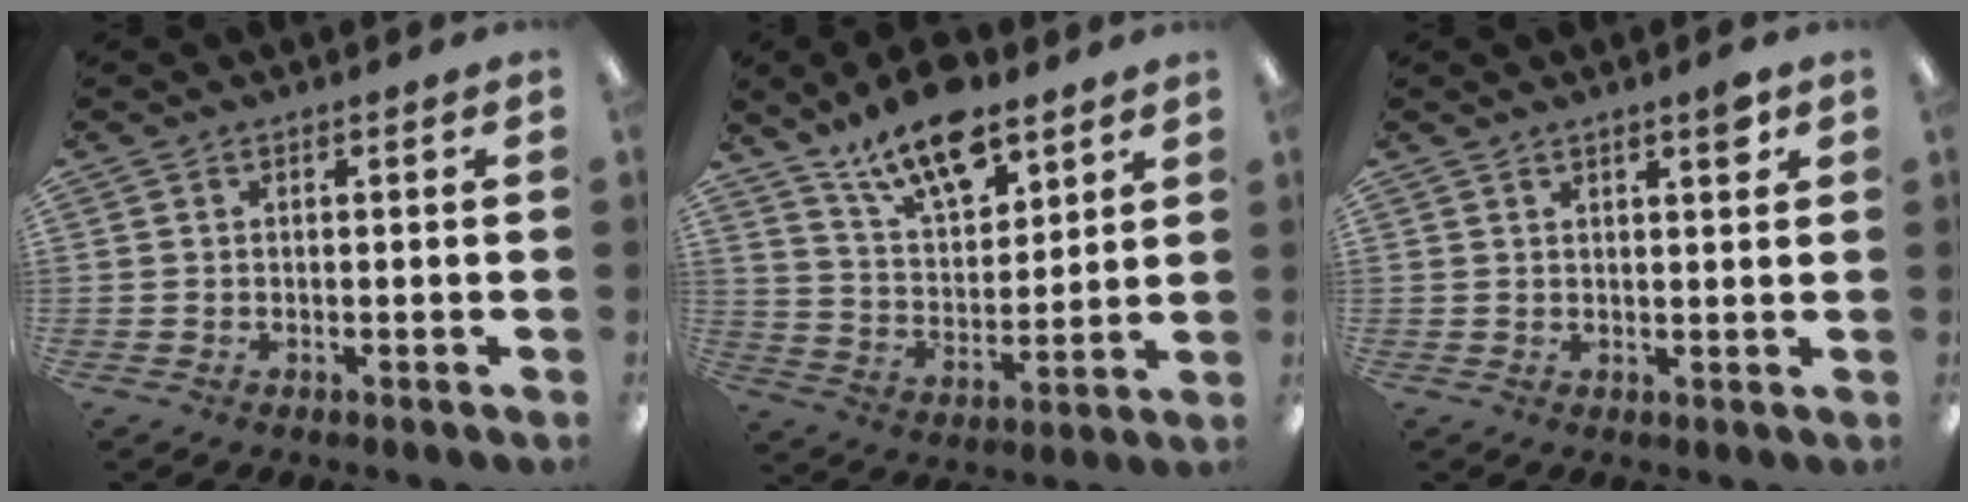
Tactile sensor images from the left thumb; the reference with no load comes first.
{"total": 15.3, "force": [11.3, 6.3, 8.2], "torque": [-0.145, -0.056, 0.200]}
{"total": 3.2, "force": [2.2, 0.6, 2.2], "torque": [-0.032, -0.006, 0.034]}